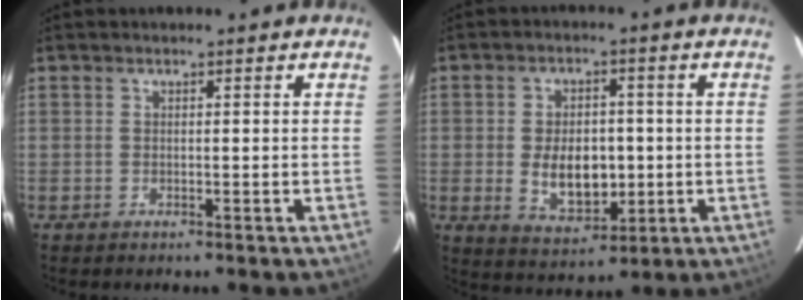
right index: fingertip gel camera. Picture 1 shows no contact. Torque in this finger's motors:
{"motor_torque": [0.29, -0.11, 0.32, 0.05]}